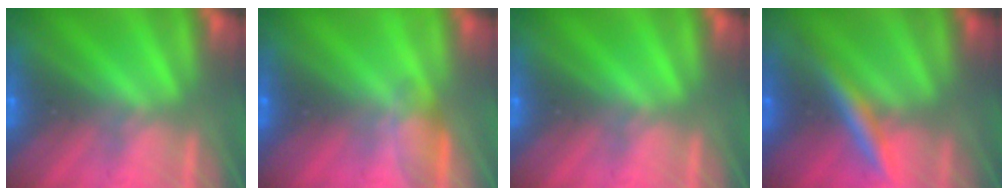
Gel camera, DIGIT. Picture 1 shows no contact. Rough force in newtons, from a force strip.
{"total": 4.8}
{"total": 0.0}
{"total": 2.4}